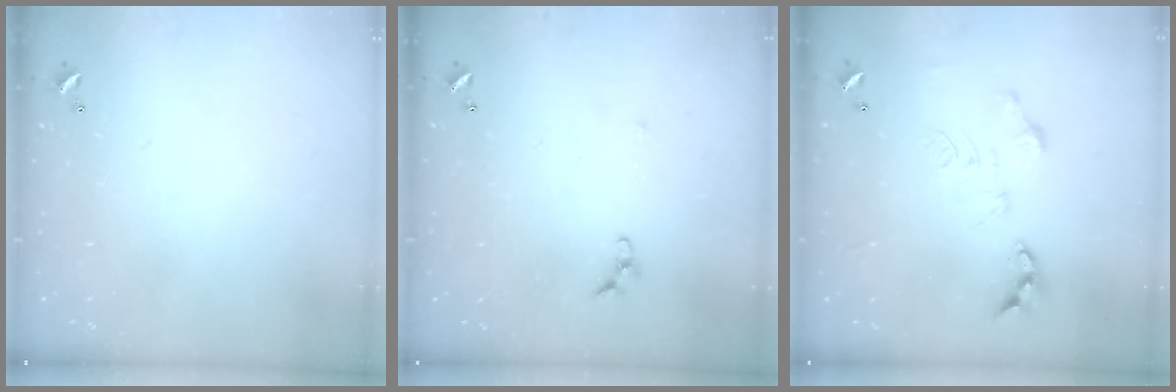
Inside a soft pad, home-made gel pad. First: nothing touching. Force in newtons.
{"total": 4.6, "press": 4.5, "slide": 0.7}
{"total": 0.0}